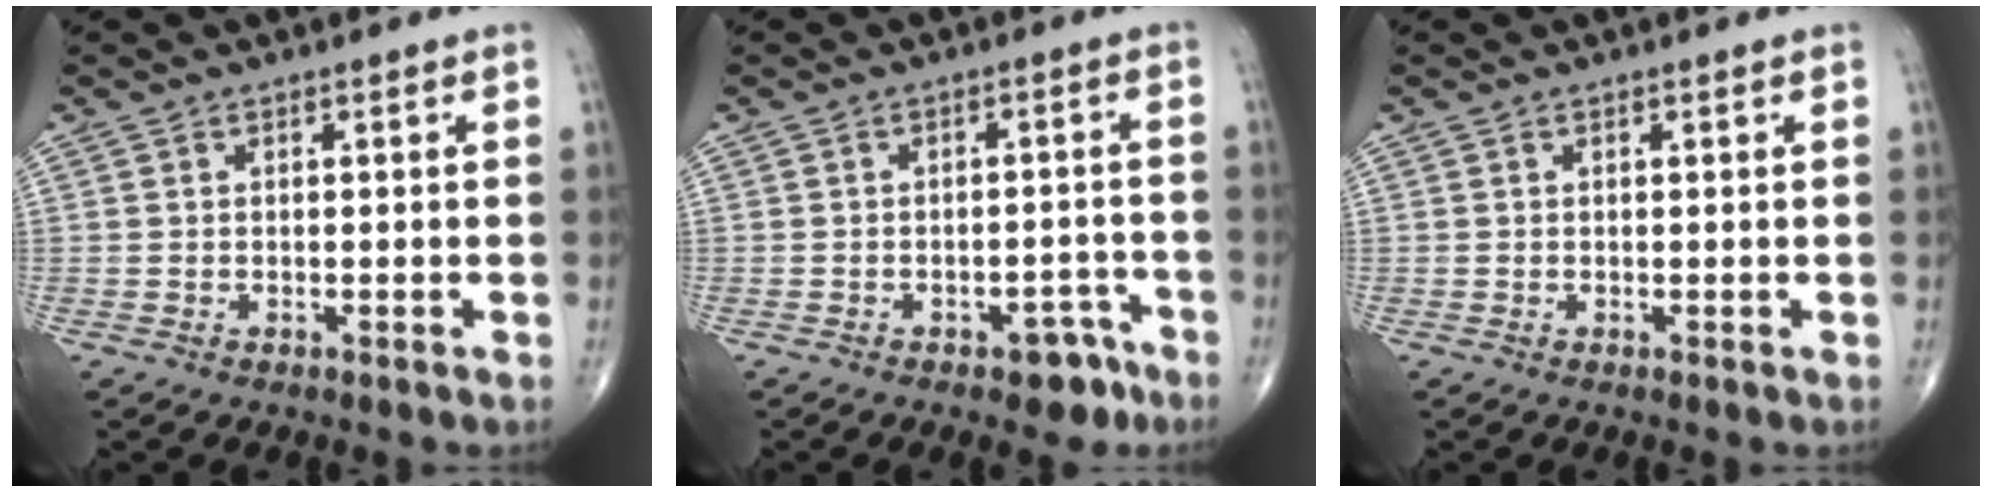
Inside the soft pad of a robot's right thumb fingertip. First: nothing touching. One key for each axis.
{"total": 5.4, "fx": -3.4, "fy": 2.8, "fz": 3.0, "tx": -0.016, "ty": 0.032, "tz": -0.040}
{"total": 0.0}